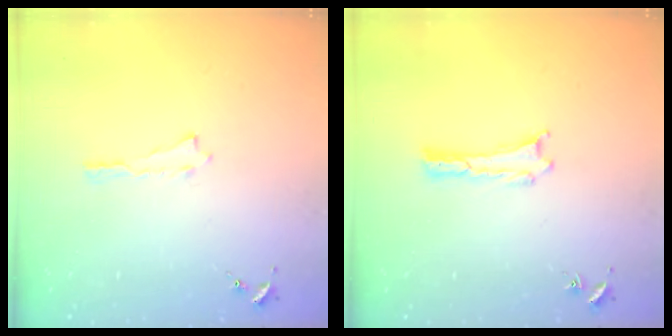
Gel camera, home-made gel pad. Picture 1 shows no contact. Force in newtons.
{"total": 0.0}